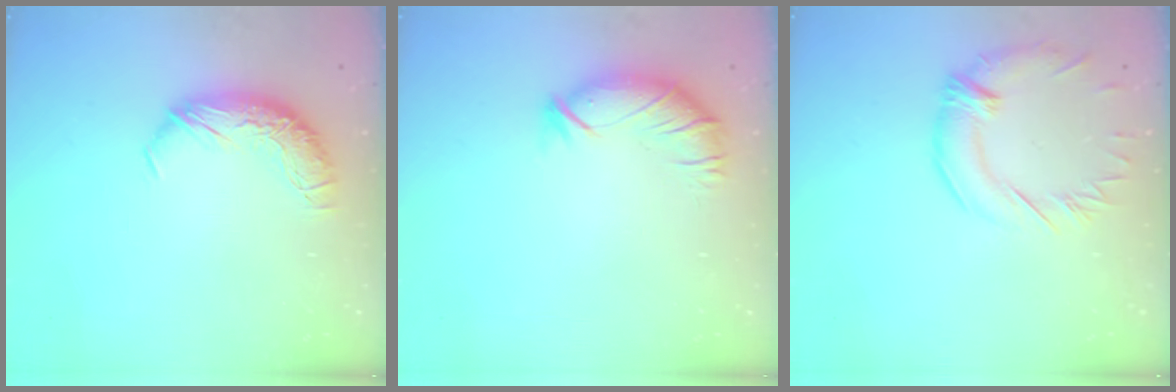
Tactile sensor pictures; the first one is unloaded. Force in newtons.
{"total": 2.9, "press": 2.3, "slide": 1.6}
{"total": 2.1, "press": 1.3, "slide": 1.6}